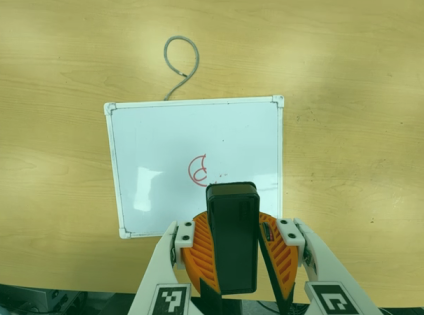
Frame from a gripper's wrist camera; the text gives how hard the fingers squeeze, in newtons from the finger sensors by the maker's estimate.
{"total": 10.5, "left": 11.1, "right": 10.0}